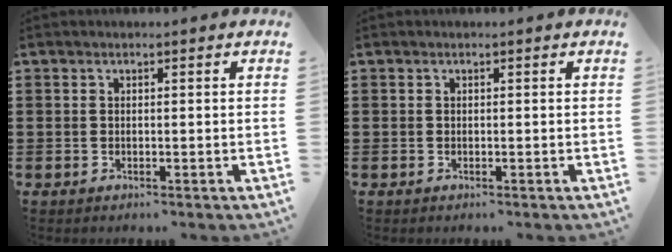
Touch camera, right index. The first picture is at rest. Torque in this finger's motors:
{"motor_torque": [0.16, 0.02, 0.00, 0.01]}